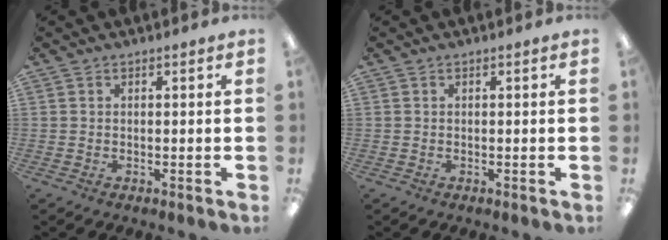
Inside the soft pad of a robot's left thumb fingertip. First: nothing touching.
{"total": 0.0}